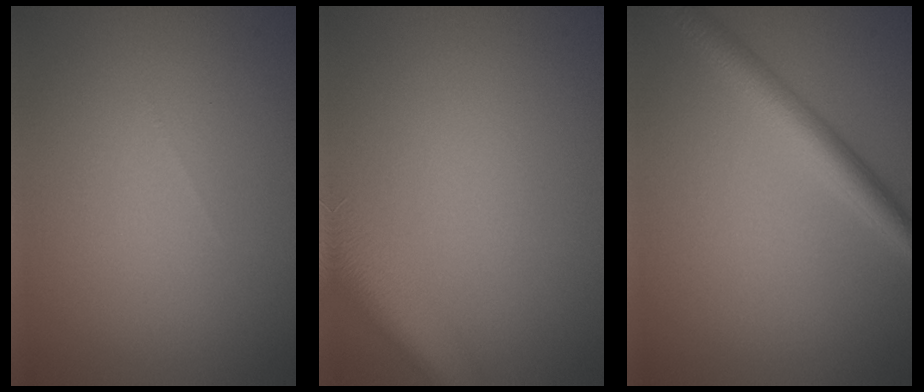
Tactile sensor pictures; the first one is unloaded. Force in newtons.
{"total": 5.4, "press": 5.4, "slide": 0.5}
{"total": 3.6, "press": 3.6, "slide": 0.1}